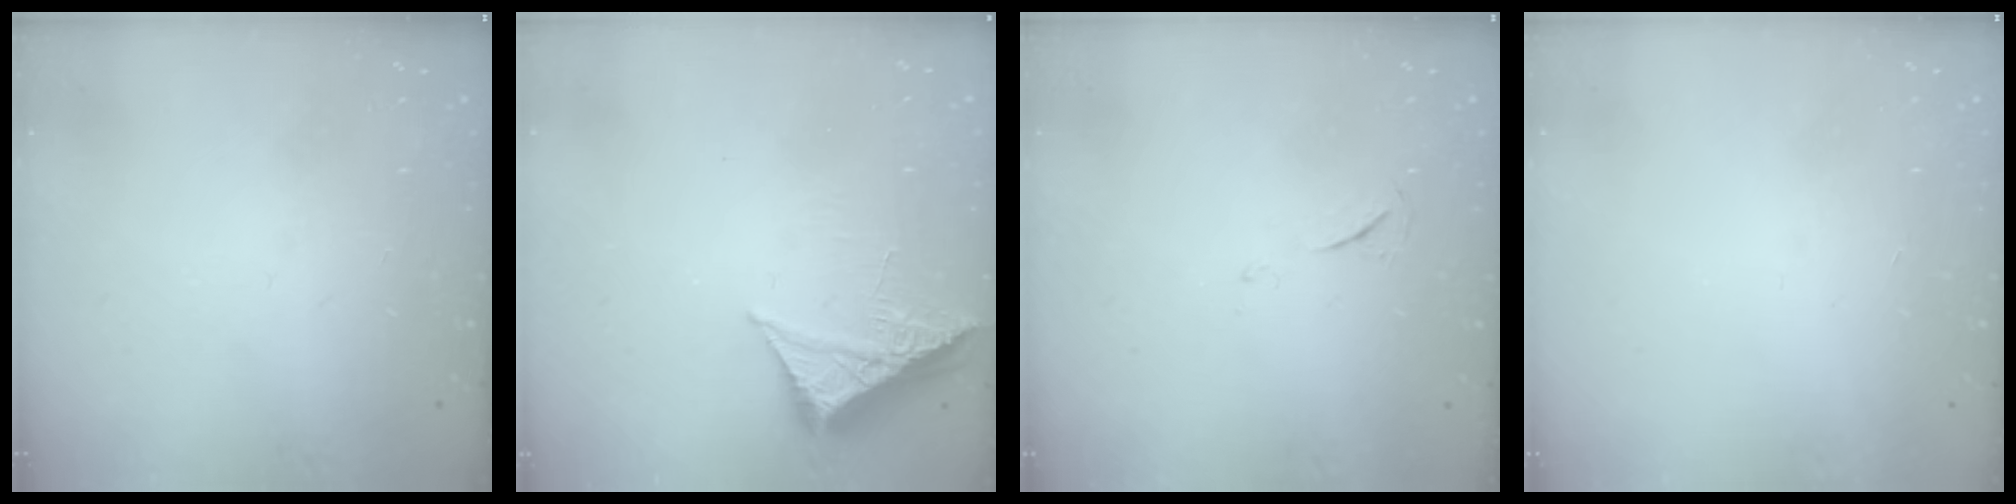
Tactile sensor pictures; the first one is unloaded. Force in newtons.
{"total": 6.1, "press": 6.0, "slide": 0.7}
{"total": 4.1, "press": 4.1, "slide": 0.6}
{"total": 1.7, "press": 1.7, "slide": 0.1}